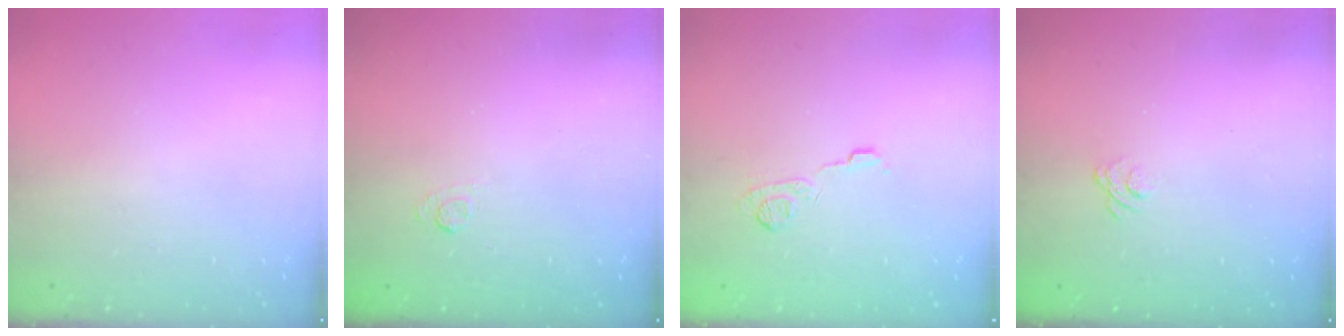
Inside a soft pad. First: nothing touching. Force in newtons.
{"total": 2.4, "press": 1.9, "slide": 1.4}
{"total": 7.6, "press": 7.5, "slide": 1.6}
{"total": 2.1, "press": 1.8, "slide": 1.1}